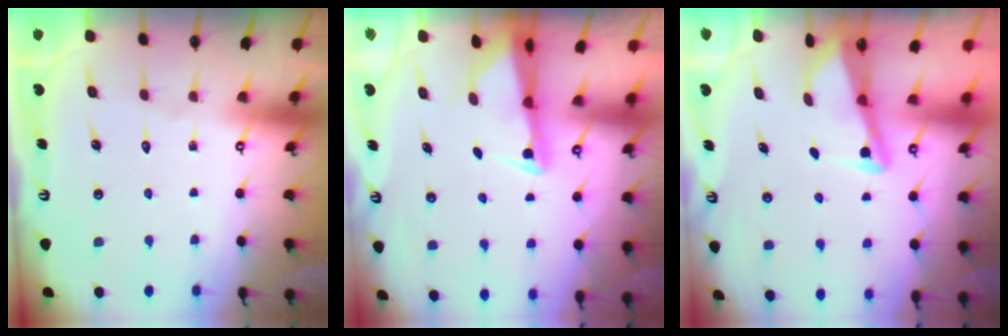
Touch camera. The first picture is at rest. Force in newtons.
{"total": 2.5, "press": 2.4, "slide": 0.5}
{"total": 3.0, "press": 3.0, "slide": 0.4}